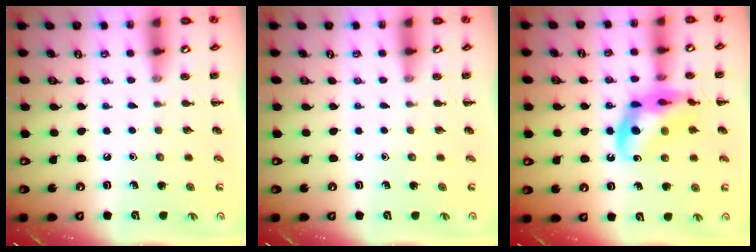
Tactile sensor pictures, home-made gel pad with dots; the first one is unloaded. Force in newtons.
{"total": 0.0}
{"total": 14.8, "press": 14.4, "slide": 3.2}